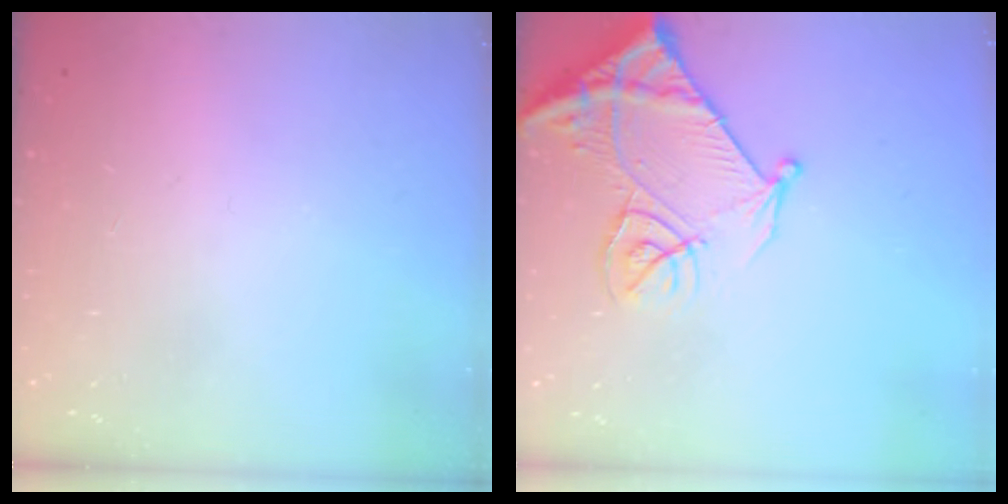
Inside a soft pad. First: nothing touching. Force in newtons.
{"total": 13.7, "press": 13.6, "slide": 1.6}